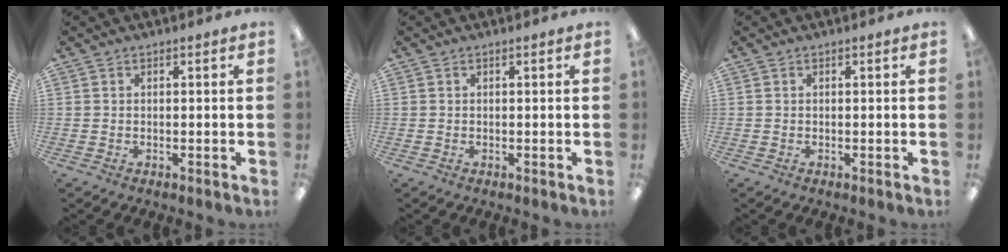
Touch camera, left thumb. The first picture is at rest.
{"total": 0.0}
{"total": 0.0}